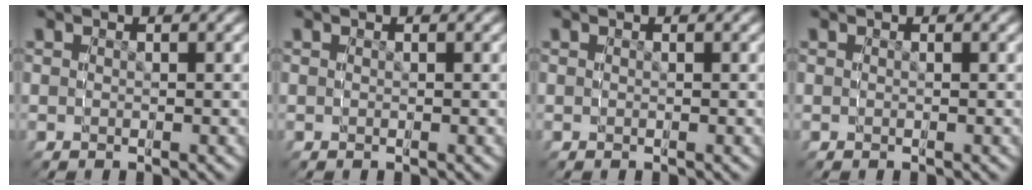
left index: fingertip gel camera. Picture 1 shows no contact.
{"total": 0.0}
{"total": 0.0}
{"total": 0.0}